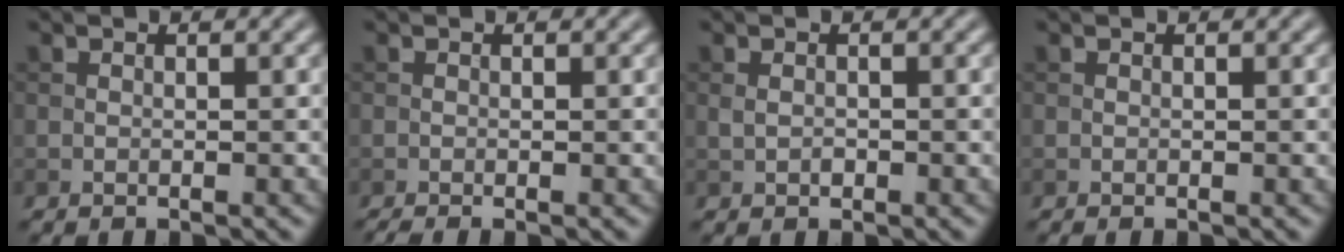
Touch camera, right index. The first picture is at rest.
{"total": 1.0, "force": [-0.7, 0.1, 0.7], "torque": [-0.009, -0.005, -0.013]}
{"total": 0.8, "force": [0.0, 0.6, 0.6], "torque": [-0.012, -0.001, -0.001]}
{"total": 0.0}